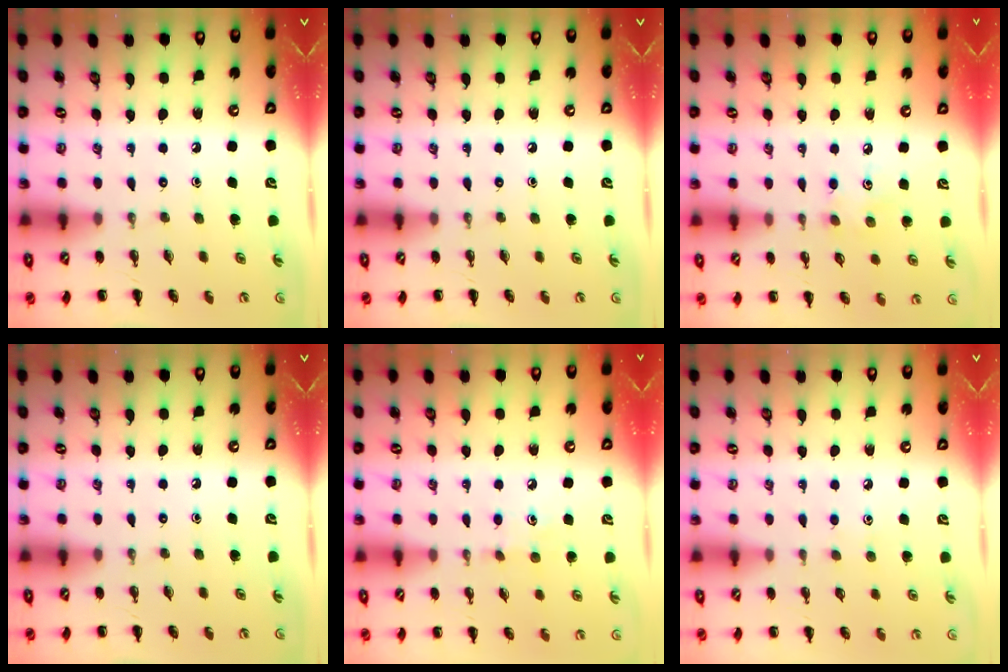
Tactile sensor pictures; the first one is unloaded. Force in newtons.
{"total": 0.0}
{"total": 3.7, "press": 3.5, "slide": 0.9}
{"total": 0.0}
{"total": 4.7, "press": 4.4, "slide": 1.4}
{"total": 3.5, "press": 3.4, "slide": 0.9}